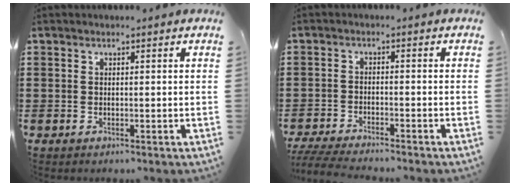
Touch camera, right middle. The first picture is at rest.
{"total": 4.1, "force": [-3.9, 0.1, 1.2], "torque": [-0.034, -0.011, -0.081]}